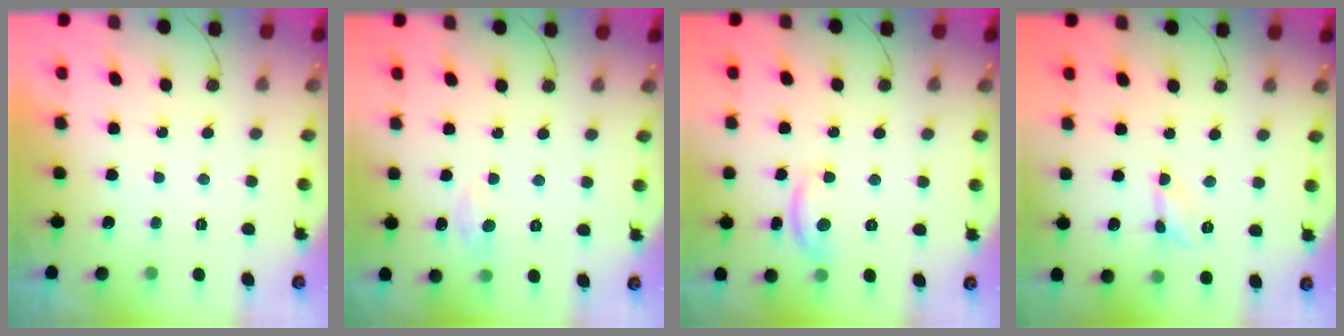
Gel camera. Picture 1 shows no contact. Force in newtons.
{"total": 3.6, "press": 3.6, "slide": 0.5}
{"total": 7.4, "press": 7.4, "slide": 0.5}
{"total": 2.5, "press": 2.5, "slide": 0.3}